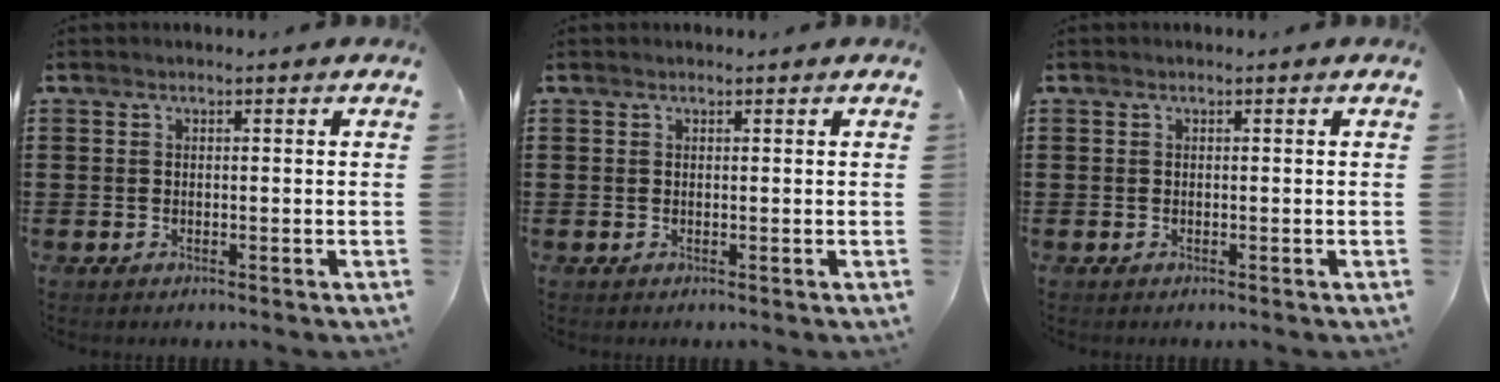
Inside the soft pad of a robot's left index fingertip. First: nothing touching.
{"total": 0.0}
{"total": 0.0}